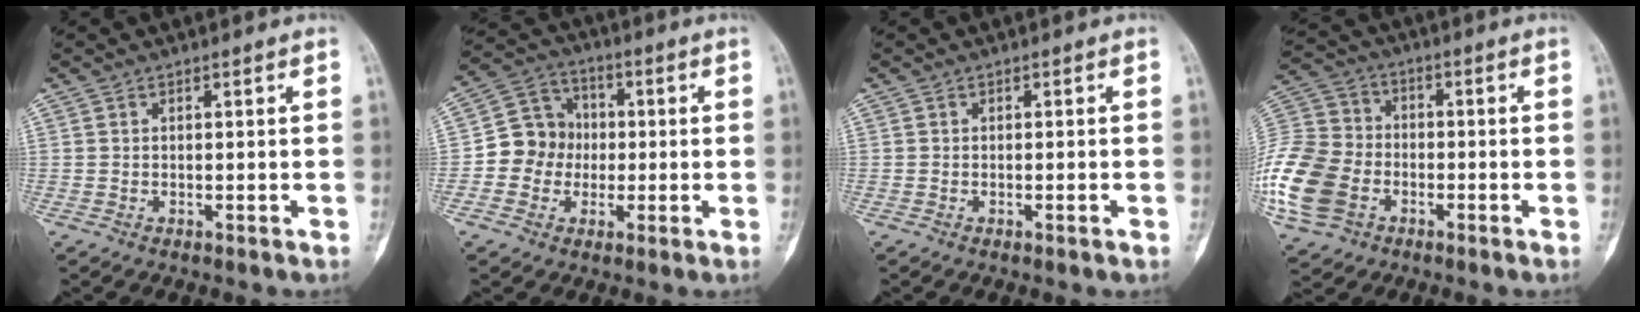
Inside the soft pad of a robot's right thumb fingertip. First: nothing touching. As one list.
[{"total": 9.3, "force": [-0.9, 8.6, 3.3], "torque": [-0.019, 0.027, -0.029]}, {"total": 0.8, "force": [-0.4, 0.0, 0.7], "torque": [-0.013, 0.001, -0.004]}, {"total": 17.8, "force": [-5.8, 13.2, 10.4], "torque": [-0.237, 0.021, -0.113]}]